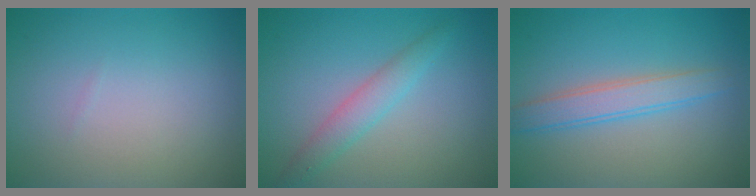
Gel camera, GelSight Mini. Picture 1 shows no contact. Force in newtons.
{"total": 2.5, "press": 2.5, "slide": 0.1}
{"total": 3.0, "press": 3.0, "slide": 0.0}